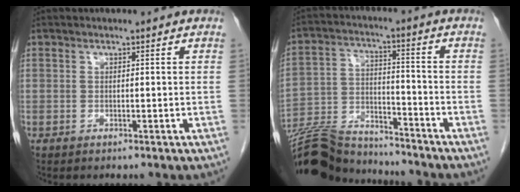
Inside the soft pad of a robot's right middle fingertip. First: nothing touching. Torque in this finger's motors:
{"motor_torque": [1.19, -0.95, 0.78, 0.21]}